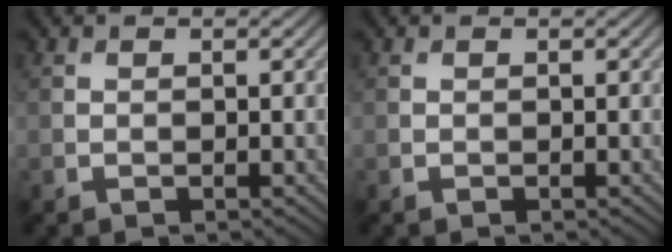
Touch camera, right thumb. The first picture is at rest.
{"total": 0.0}